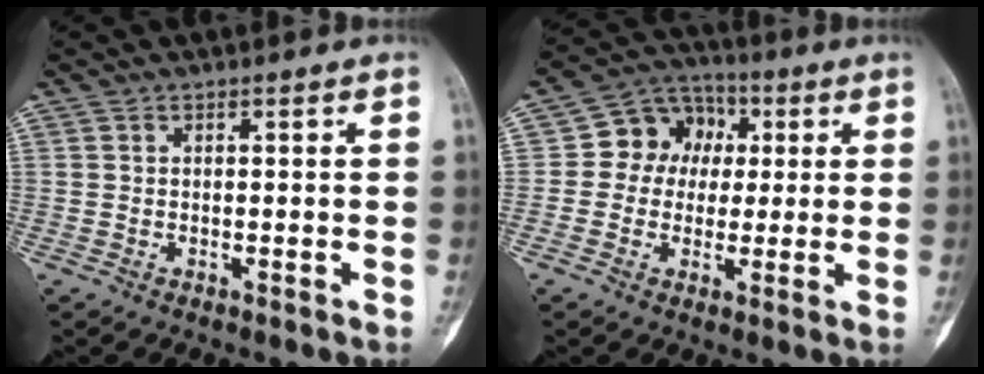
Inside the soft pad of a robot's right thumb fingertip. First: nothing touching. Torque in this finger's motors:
{"motor_torque": [-0.21, 0.42, 0.54, -0.02, 0.03]}